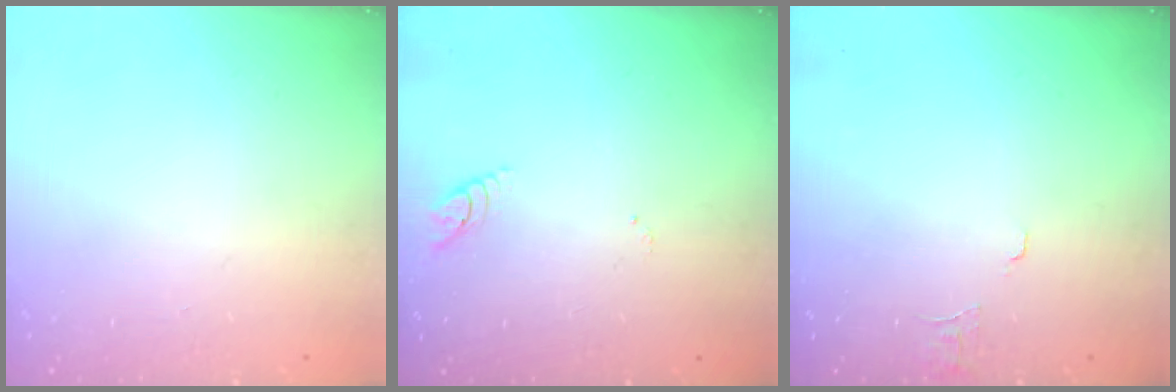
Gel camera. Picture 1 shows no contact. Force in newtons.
{"total": 2.9, "press": 2.8, "slide": 0.4}
{"total": 4.5, "press": 4.5, "slide": 0.3}